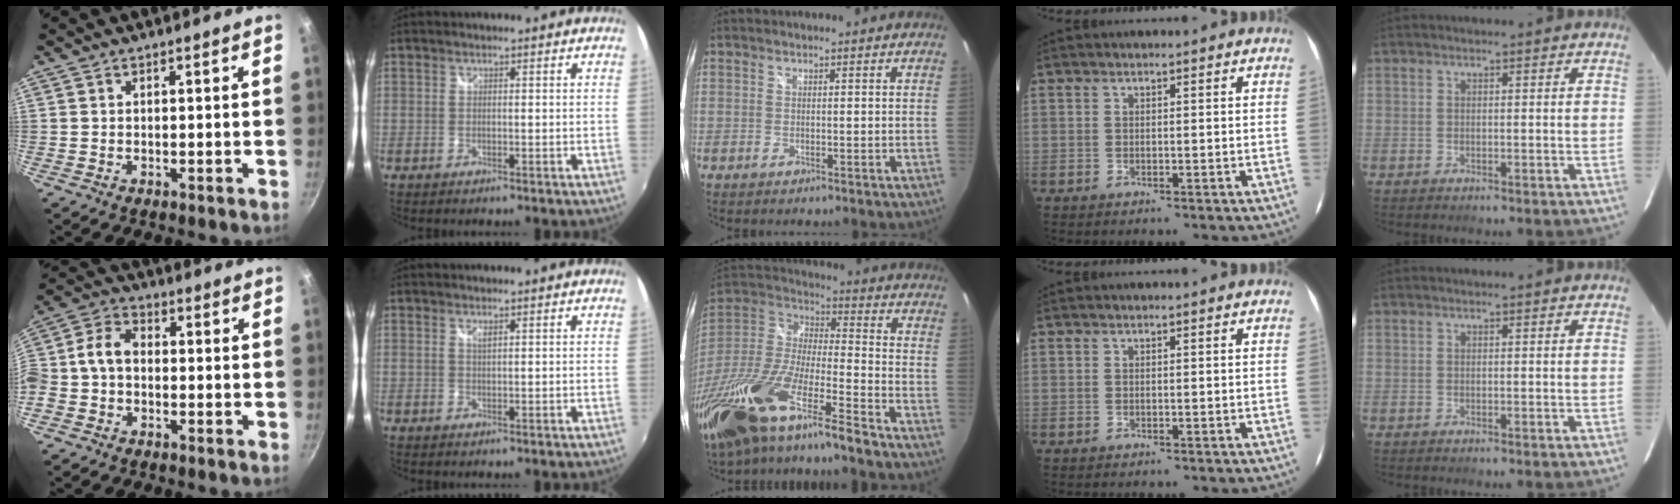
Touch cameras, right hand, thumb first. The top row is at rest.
{"thumb": {"total": 7.7, "force": [-1.2, 5.7, 5.0], "torque": [-0.095, 0.032, -0.042]}, "index": {"total": 0.9, "force": [0.6, 0.2, 0.7], "torque": [-0.012, 0.001, 0.010]}, "middle": {"total": 24.9, "force": [-17.1, 5.1, 17.4], "torque": [-0.354, -0.044, -0.318]}}